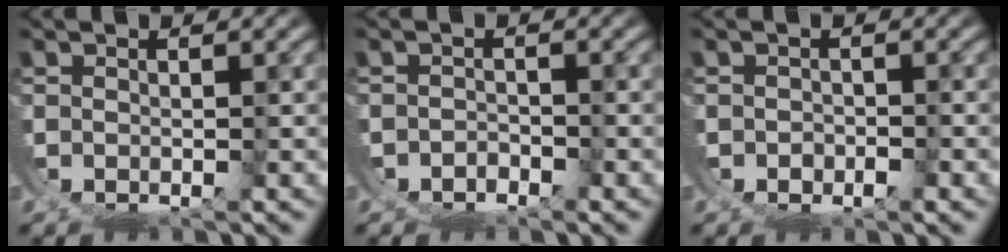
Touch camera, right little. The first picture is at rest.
{"total": 2.8, "force": [-1.5, 2.3, -0.5], "torque": [-0.016, -0.019, -0.022]}
{"total": 0.6, "force": [0.2, 0.2, -0.5], "torque": [0.009, -0.002, 0.000]}